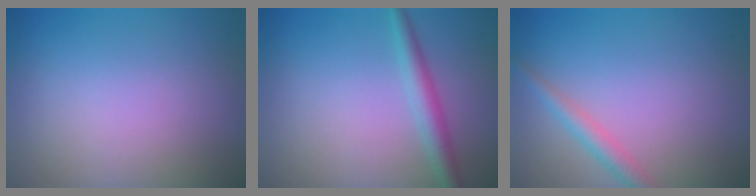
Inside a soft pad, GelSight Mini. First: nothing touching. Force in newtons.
{"total": 2.5, "press": 2.5, "slide": 0.1}
{"total": 2.0, "press": 2.0, "slide": 0.0}